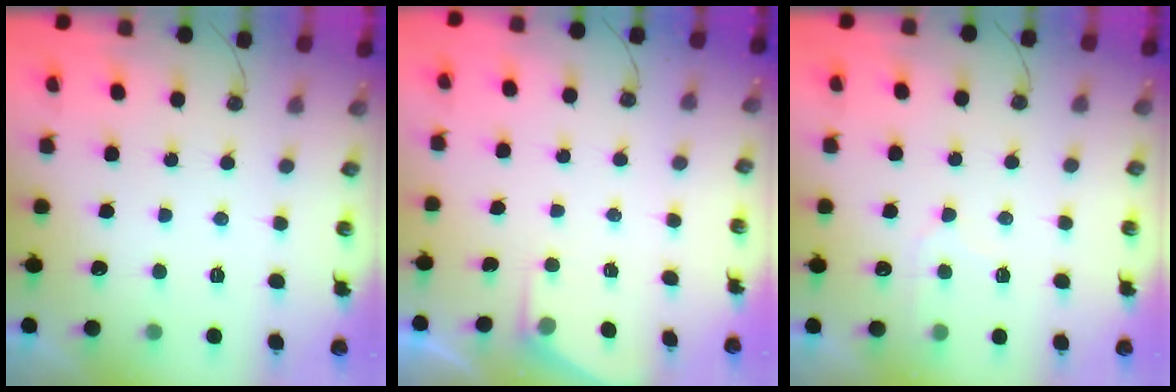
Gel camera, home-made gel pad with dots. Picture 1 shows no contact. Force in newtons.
{"total": 2.3, "press": 2.3, "slide": 0.3}
{"total": 6.2, "press": 6.1, "slide": 0.6}